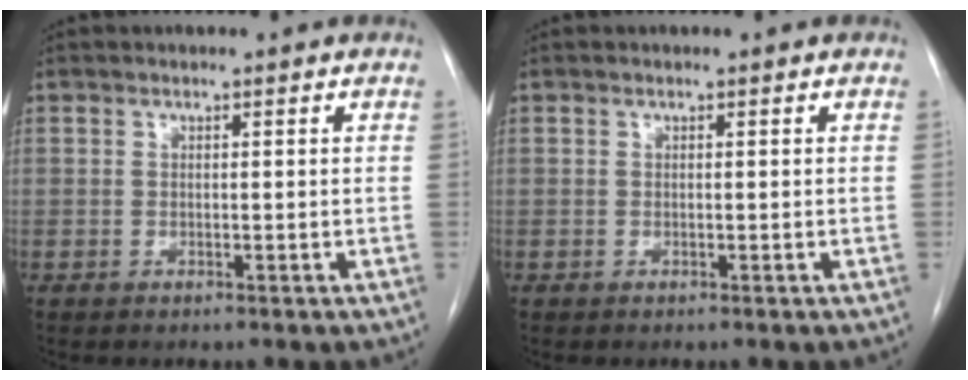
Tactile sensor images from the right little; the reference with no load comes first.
{"total": 0.0}